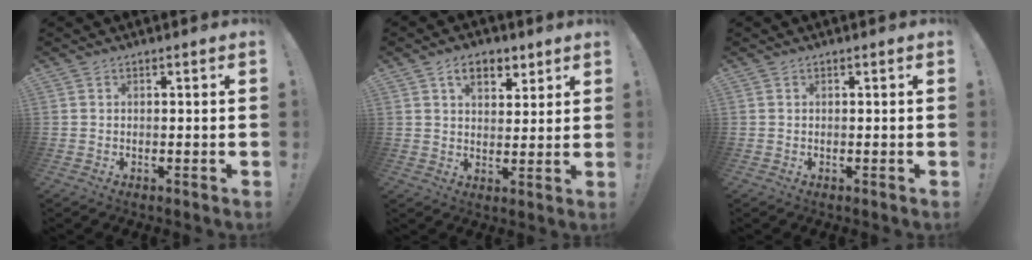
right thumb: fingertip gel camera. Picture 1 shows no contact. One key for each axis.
{"total": 8.0, "fx": 4.3, "fy": 5.0, "fz": 4.6, "tx": -0.063, "ty": -0.011, "tz": 0.076}
{"total": 0.0}